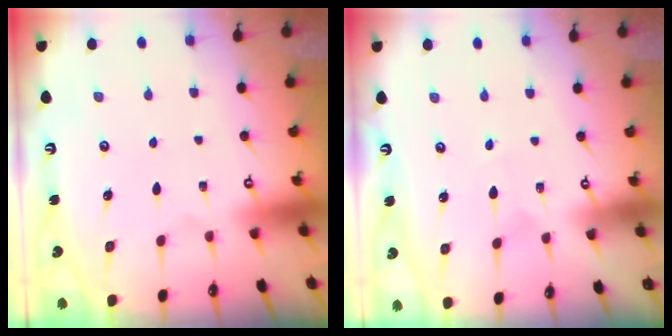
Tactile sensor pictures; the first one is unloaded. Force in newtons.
{"total": 3.4, "press": 3.4, "slide": 0.3}